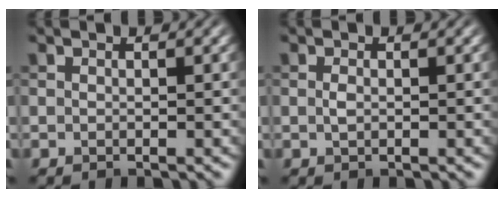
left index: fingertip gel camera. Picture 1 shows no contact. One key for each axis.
{"total": 0.7, "fx": 0.0, "fy": 0.3, "fz": 0.6, "tx": -0.015, "ty": -0.001, "tz": 0.000}